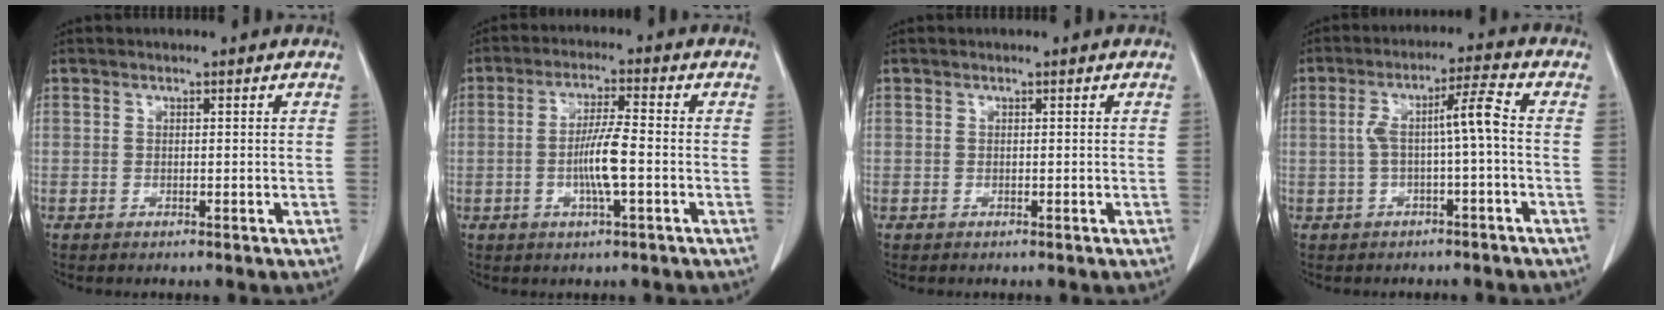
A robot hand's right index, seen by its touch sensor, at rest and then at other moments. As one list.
[{"total": 6.5, "force": [-1.4, 0.3, 6.3], "torque": [-0.124, -0.002, -0.028]}, {"total": 0.0}, {"total": 6.0, "force": [-0.5, 0.1, 6.0], "torque": [-0.111, 0.028, -0.004]}]